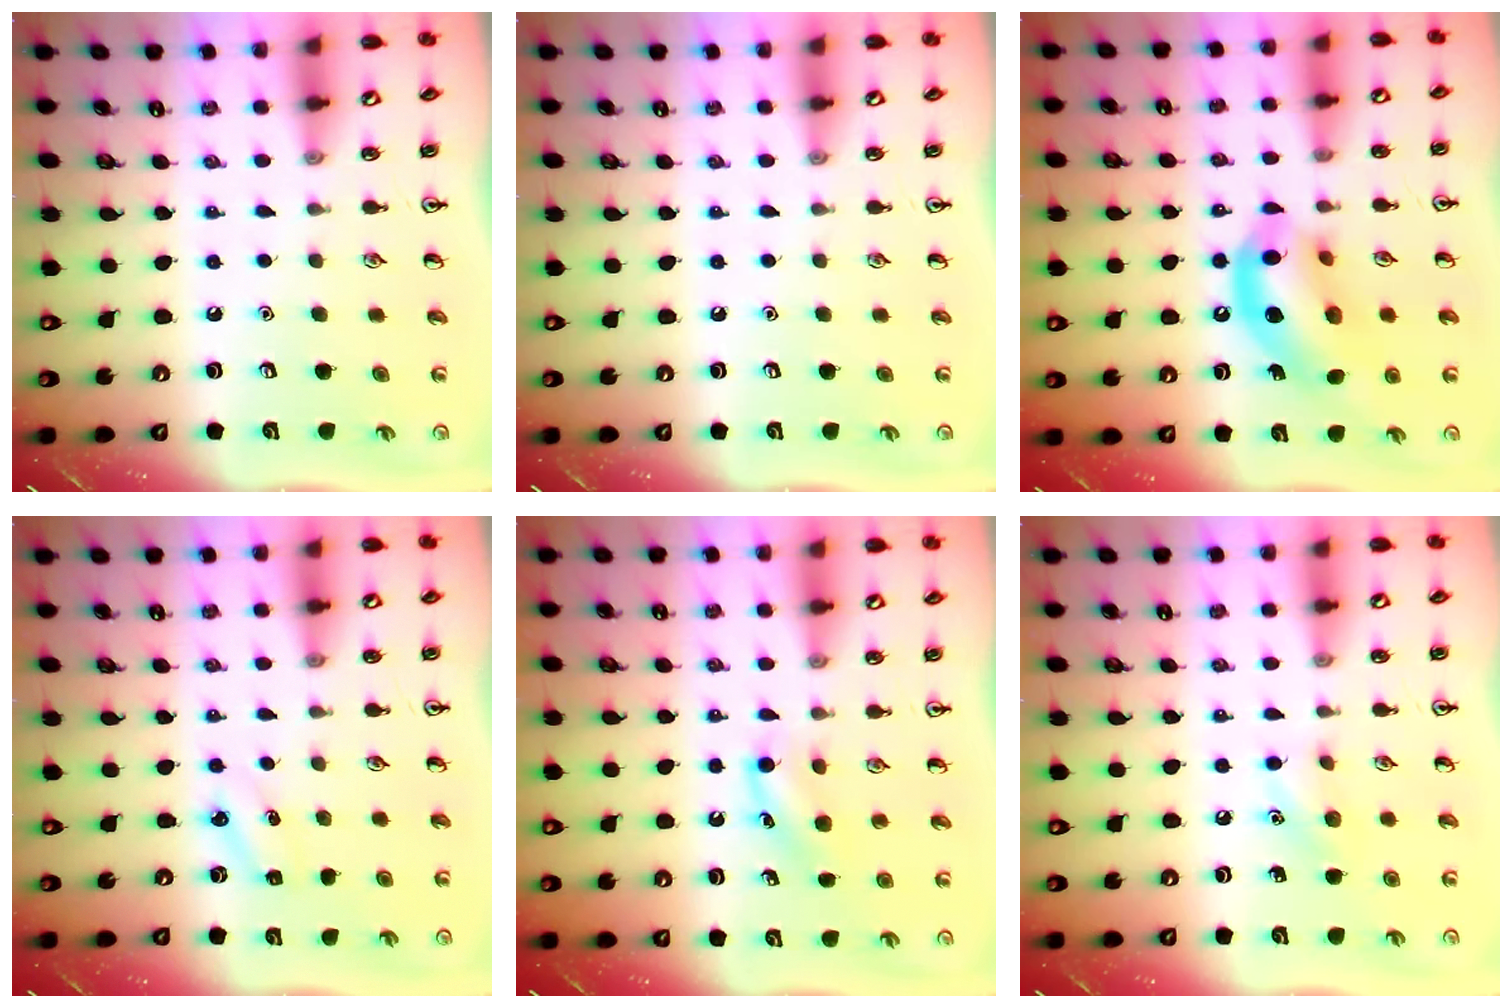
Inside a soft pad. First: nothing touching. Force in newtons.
{"total": 0.0}
{"total": 14.2, "press": 13.7, "slide": 3.6}
{"total": 2.8, "press": 2.6, "slide": 1.0}
{"total": 6.0, "press": 5.8, "slide": 1.5}
{"total": 7.5, "press": 7.3, "slide": 1.8}